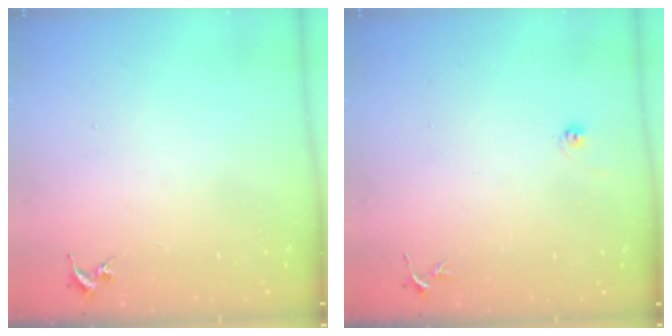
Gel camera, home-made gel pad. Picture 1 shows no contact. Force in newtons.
{"total": 5.1, "press": 5.0, "slide": 0.4}